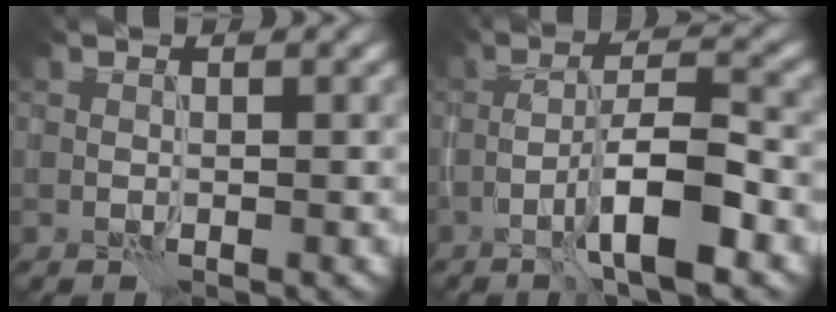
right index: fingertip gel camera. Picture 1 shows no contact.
{"total": 6.1, "force": [-2.5, 1.2, 5.5], "torque": [-0.091, 0.013, -0.047]}